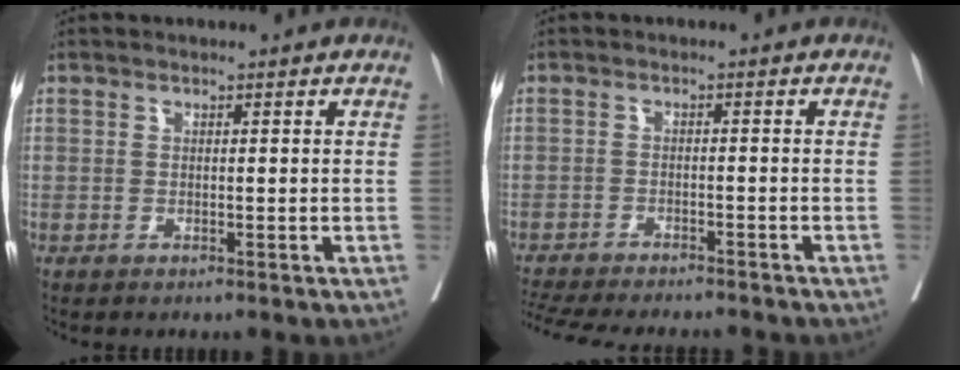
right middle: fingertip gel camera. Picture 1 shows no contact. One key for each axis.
{"total": 15.6, "fx": -14.0, "fy": 2.9, "fz": 6.3, "tx": -0.142, "ty": -0.022, "tz": -0.194}